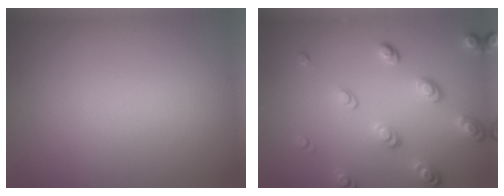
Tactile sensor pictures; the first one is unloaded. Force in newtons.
{"total": 3.3, "press": 2.7, "slide": 2.0}